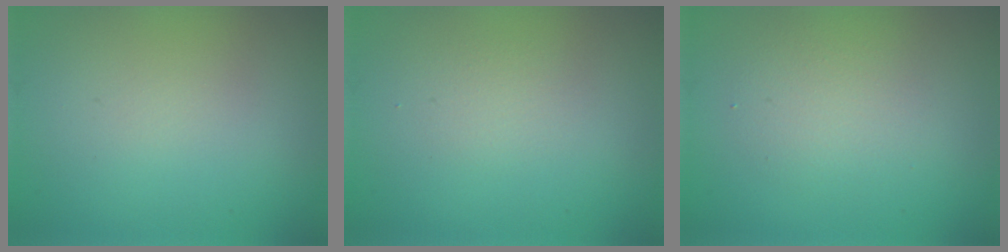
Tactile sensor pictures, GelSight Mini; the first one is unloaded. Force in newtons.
{"total": 1.0, "press": 1.0, "slide": 0.0}
{"total": 2.6, "press": 2.6, "slide": 0.1}